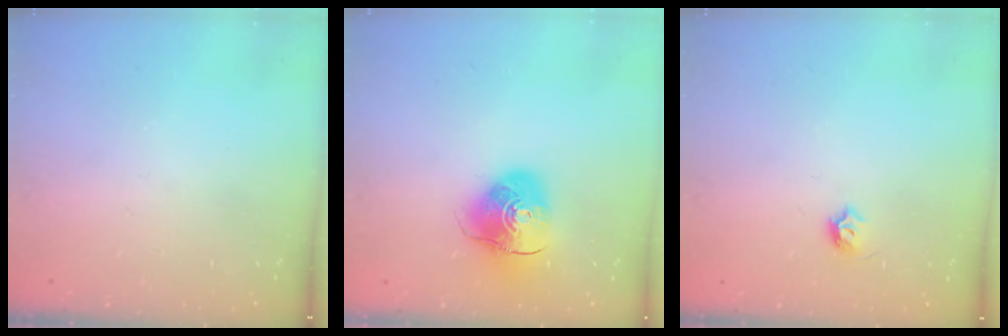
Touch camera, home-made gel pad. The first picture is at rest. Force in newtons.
{"total": 10.8, "press": 10.6, "slide": 1.7}
{"total": 4.5, "press": 4.3, "slide": 1.0}